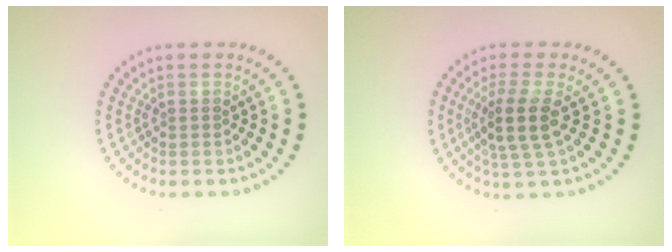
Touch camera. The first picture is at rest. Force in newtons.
{"total": 3.5, "press": 2.9, "slide": 2.0}